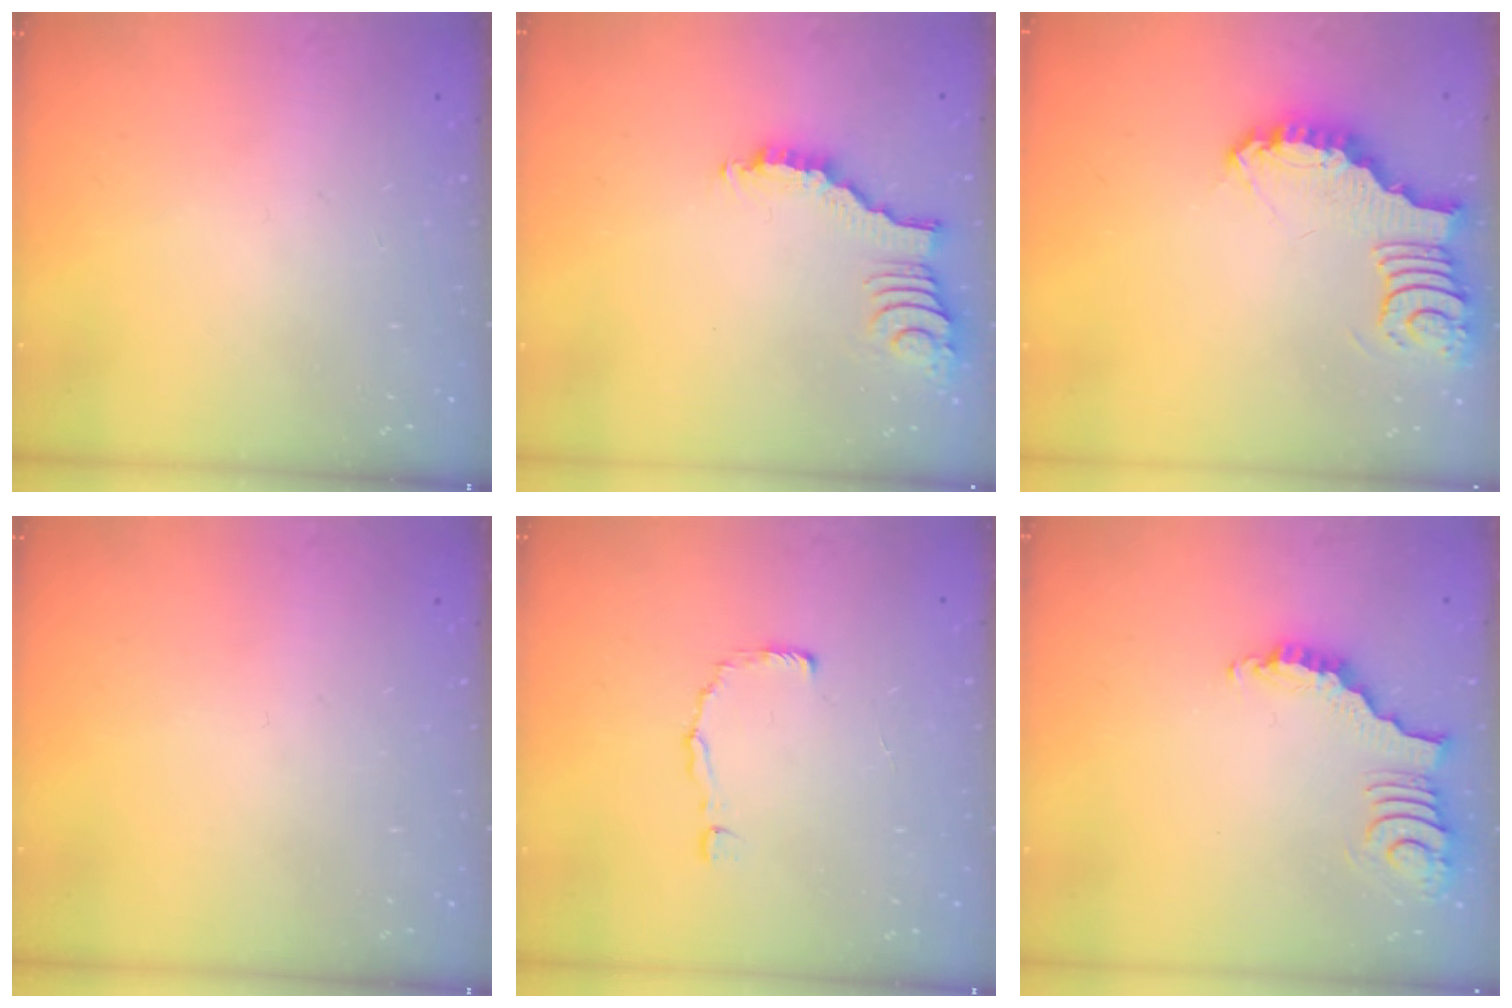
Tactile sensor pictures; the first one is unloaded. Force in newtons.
{"total": 3.5, "press": 3.5, "slide": 0.4}
{"total": 4.0, "press": 3.9, "slide": 0.3}
{"total": 0.0}
{"total": 2.0, "press": 2.0, "slide": 0.1}
{"total": 3.7, "press": 3.6, "slide": 0.7}